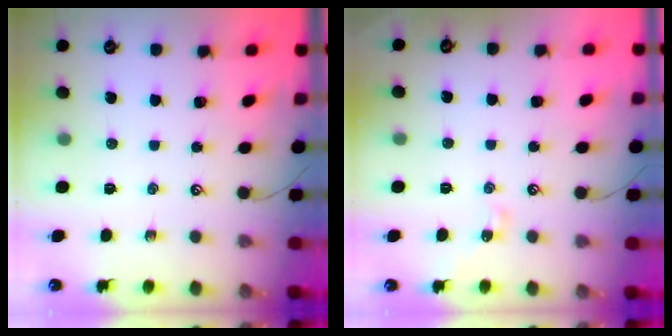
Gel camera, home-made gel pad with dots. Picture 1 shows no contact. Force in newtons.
{"total": 2.0, "press": 2.0, "slide": 0.4}